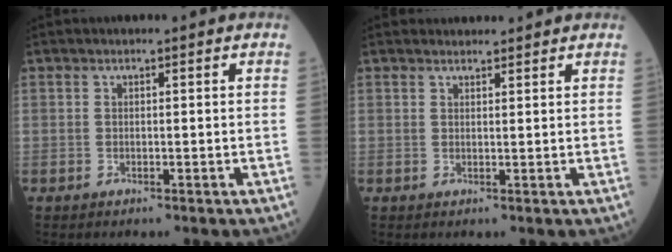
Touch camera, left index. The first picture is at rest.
{"total": 2.8, "force": [2.7, 0.5, 0.3], "torque": [-0.009, 0.018, 0.038]}